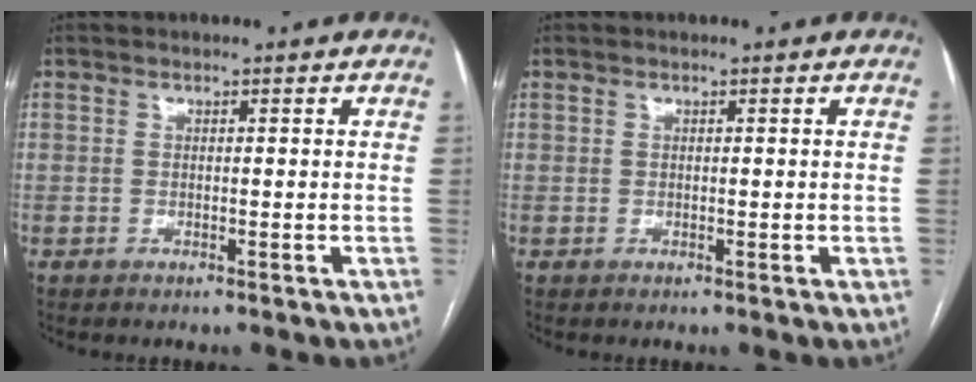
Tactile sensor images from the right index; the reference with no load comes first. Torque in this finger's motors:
{"motor_torque": [-0.31, 0.06, 0.00, 0.00]}